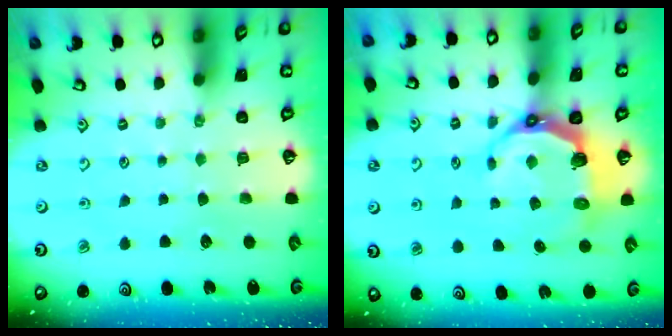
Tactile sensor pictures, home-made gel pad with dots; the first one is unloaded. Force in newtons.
{"total": 7.9, "press": 6.3, "slide": 4.8}